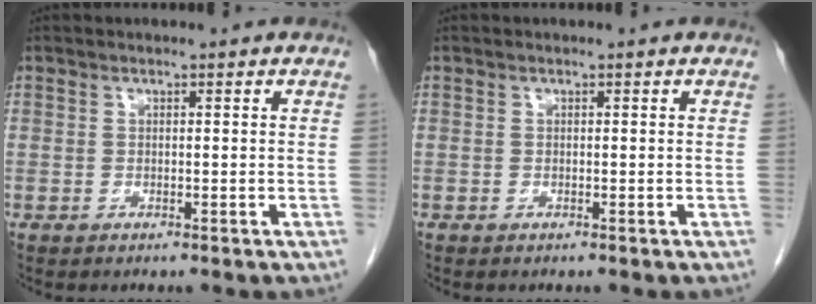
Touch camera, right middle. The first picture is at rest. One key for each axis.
{"total": 0.0}